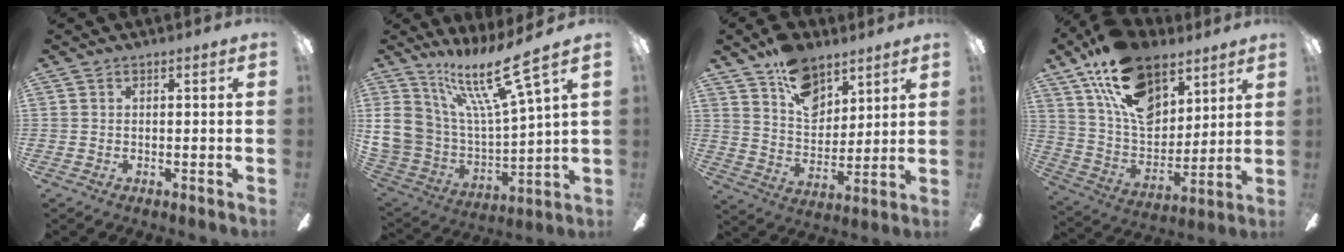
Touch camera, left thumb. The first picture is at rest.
{"total": 21.0, "force": [14.0, 6.9, 14.1], "torque": [-0.299, -0.092, 0.238]}
{"total": 12.8, "force": [8.2, 7.8, 6.0], "torque": [-0.087, -0.039, 0.152]}
{"total": 19.7, "force": [11.8, 11.3, 11.1], "torque": [-0.209, -0.053, 0.219]}